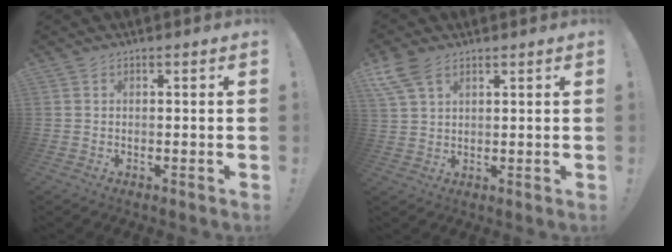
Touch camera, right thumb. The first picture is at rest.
{"total": 7.7, "force": [4.4, 4.0, 4.8], "torque": [-0.100, -0.009, 0.087]}